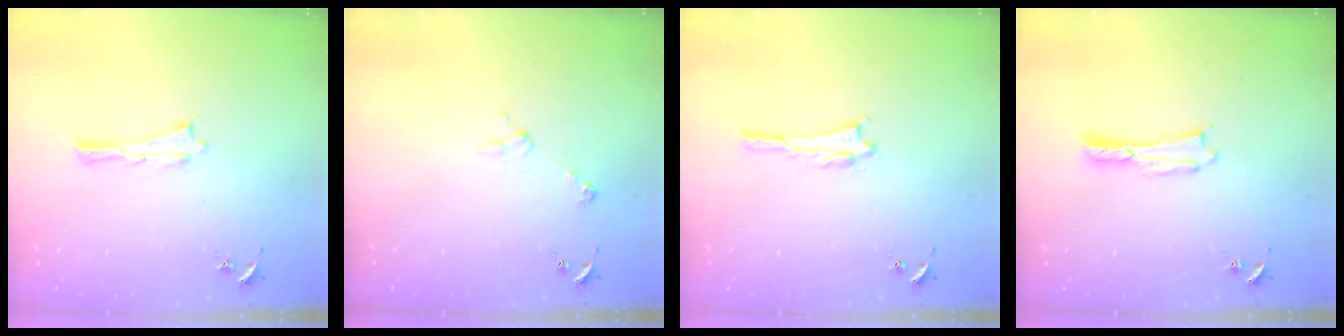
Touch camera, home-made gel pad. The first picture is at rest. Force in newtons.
{"total": 2.9, "press": 2.9, "slide": 0.3}
{"total": 0.6, "press": 0.6, "slide": 0.1}
{"total": 0.0}